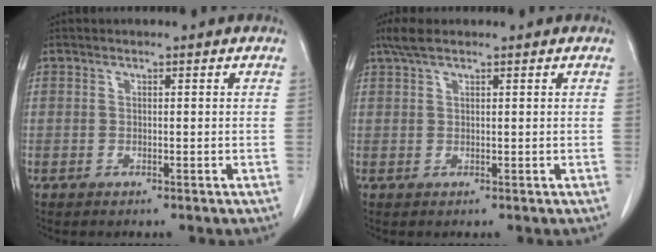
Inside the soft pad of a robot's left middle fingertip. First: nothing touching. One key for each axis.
{"total": 2.8, "fx": 2.1, "fy": 0.7, "fz": 1.8, "tx": -0.042, "ty": 0.016, "tz": 0.044}